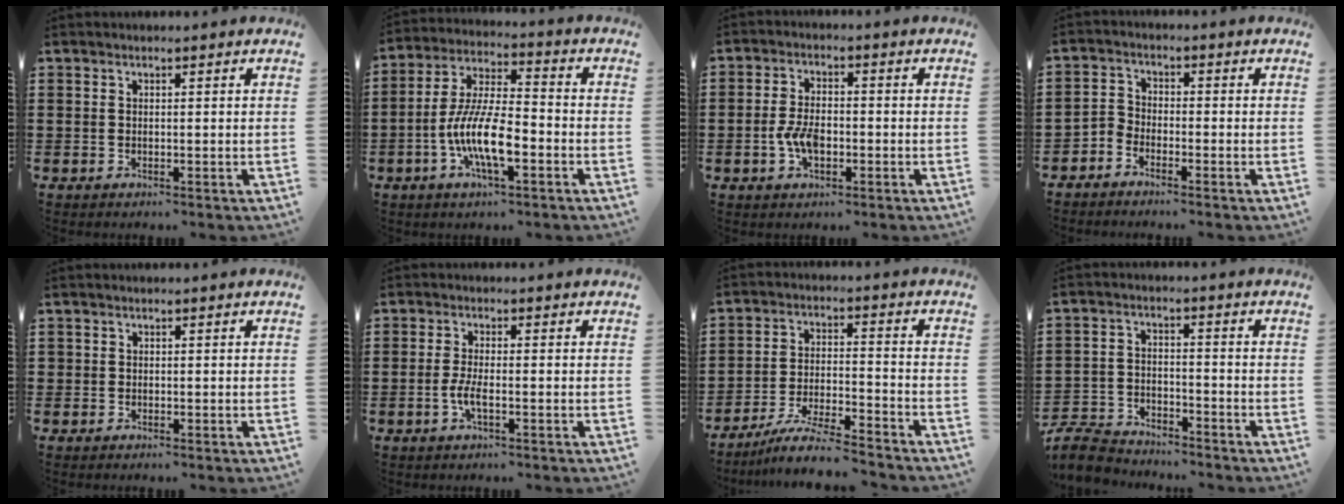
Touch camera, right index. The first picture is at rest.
{"total": 10.7, "force": [-3.8, 3.5, 9.4], "torque": [-0.209, -0.006, -0.076]}
{"total": 4.3, "force": [-1.3, 2.1, 3.5], "torque": [-0.085, -0.006, -0.026]}
{"total": 2.7, "force": [-2.7, 0.6, 0.0], "torque": [-0.007, 0.006, -0.058]}
{"total": 0.5, "force": [0.0, 0.5, 0.1], "torque": [-0.002, 0.004, -0.002]}
{"total": 3.3, "force": [-1.2, 0.4, 3.0], "torque": [-0.068, -0.009, -0.024]}
{"total": 7.3, "force": [-6.7, 0.1, 2.9], "torque": [-0.061, -0.002, -0.129]}
{"total": 5.8, "force": [-5.6, 1.3, 0.9], "torque": [-0.040, 0.003, -0.117]}